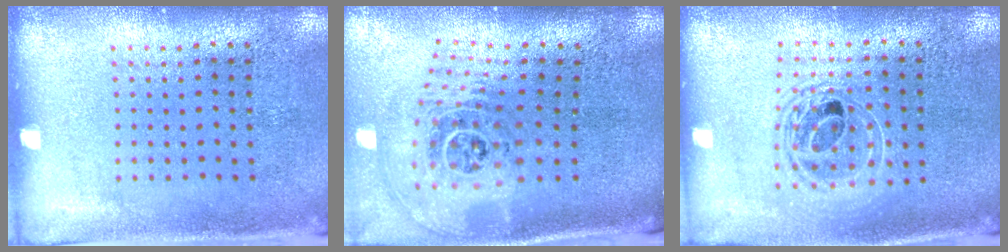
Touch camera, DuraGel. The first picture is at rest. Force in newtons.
{"total": 2.7, "press": 1.8, "slide": 2.0}
{"total": 1.7, "press": 1.4, "slide": 1.0}